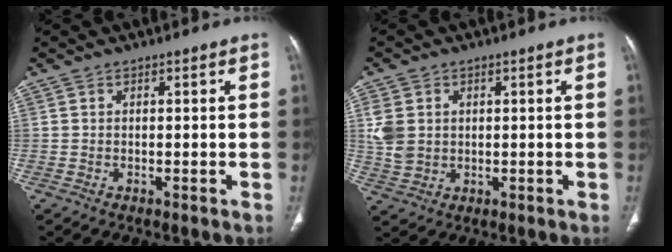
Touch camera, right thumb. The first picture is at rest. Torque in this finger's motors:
{"motor_torque": [0.96, 1.17, 0.65, 0.51, 0.04]}